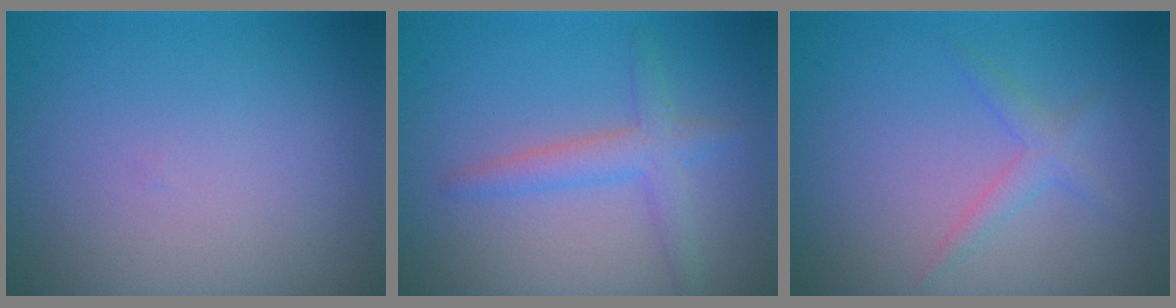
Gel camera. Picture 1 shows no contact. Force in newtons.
{"total": 2.6, "press": 2.6, "slide": 0.1}
{"total": 1.7, "press": 1.7, "slide": 0.1}